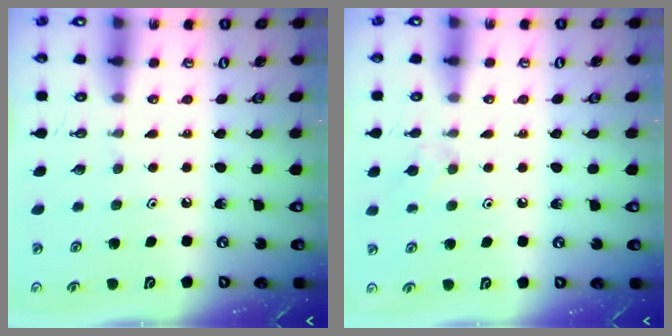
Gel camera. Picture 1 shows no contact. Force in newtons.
{"total": 5.4, "press": 5.4, "slide": 0.8}